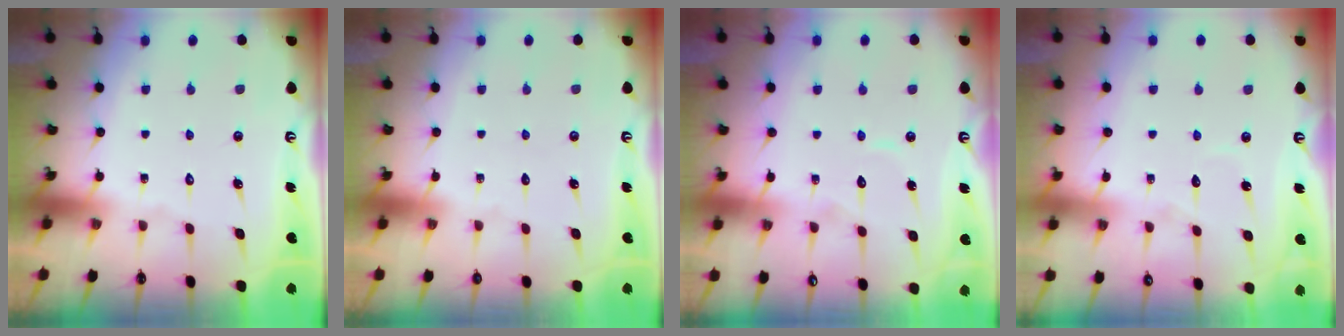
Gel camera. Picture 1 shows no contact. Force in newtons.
{"total": 0.0}
{"total": 5.1, "press": 5.1, "slide": 0.5}
{"total": 3.6, "press": 3.6, "slide": 0.4}